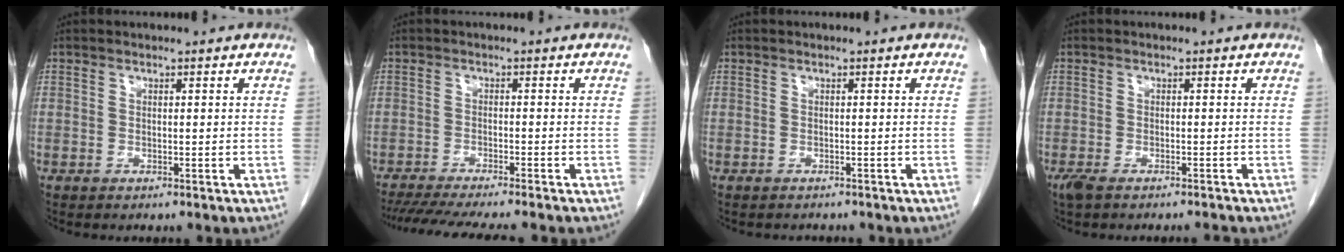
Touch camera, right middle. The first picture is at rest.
{"total": 11.7, "force": [-10.2, -0.1, 5.6], "torque": [-0.073, -0.020, -0.151]}
{"total": 2.0, "force": [-1.8, 0.7, 0.3], "torque": [-0.009, -0.003, -0.021]}
{"total": 4.0, "force": [-3.4, 0.6, 2.0], "torque": [-0.035, -0.008, -0.057]}